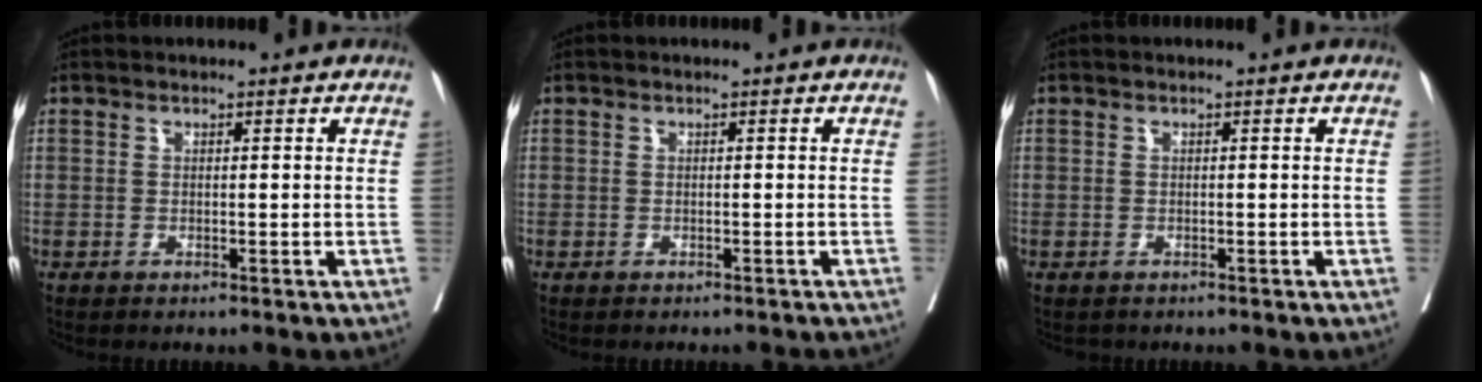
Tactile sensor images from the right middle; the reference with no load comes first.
{"total": 1.6, "force": [-1.6, 0.0, 0.4], "torque": [-0.009, -0.002, -0.017]}
{"total": 0.7, "force": [-0.6, 0.3, 0.0], "torque": [-0.017, -0.002, -0.010]}